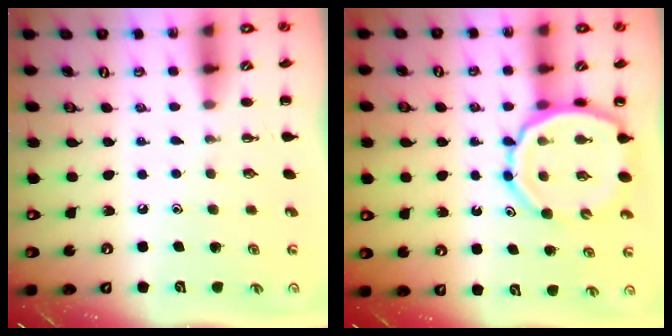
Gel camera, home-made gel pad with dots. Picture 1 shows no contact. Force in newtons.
{"total": 12.2, "press": 11.6, "slide": 3.5}